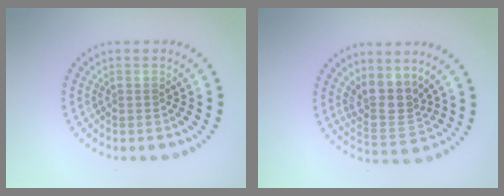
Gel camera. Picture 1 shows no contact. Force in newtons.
{"total": 3.6, "press": 2.8, "slide": 2.2}